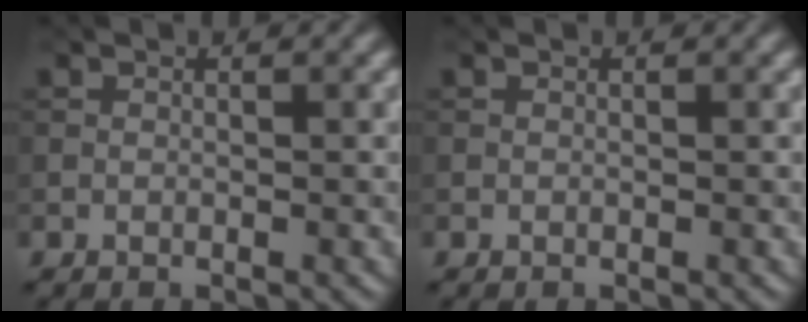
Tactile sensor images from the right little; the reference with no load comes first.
{"total": 0.0}